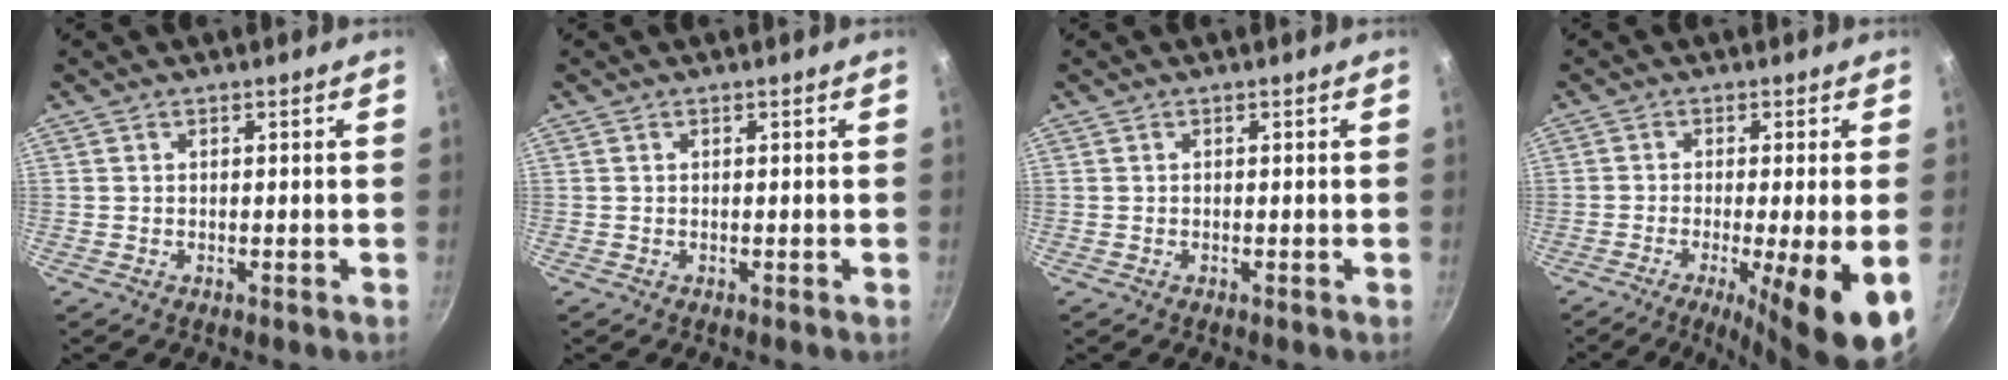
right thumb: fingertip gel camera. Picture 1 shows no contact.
{"total": 0.0}
{"total": 0.0}
{"total": 12.3, "force": [-4.1, 1.5, 11.5], "torque": [-0.183, -0.010, -0.057]}